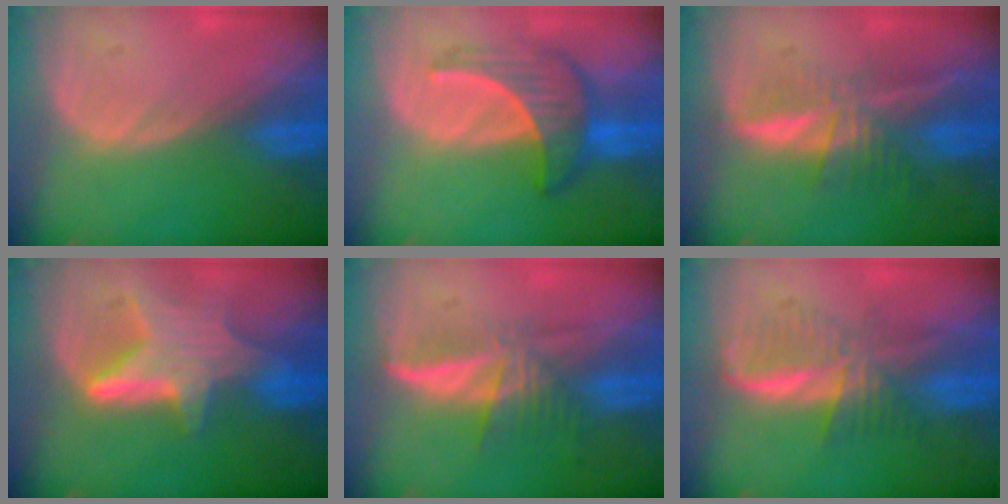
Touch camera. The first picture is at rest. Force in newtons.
{"total": 7.0, "press": 6.6, "slide": 2.2}
{"total": 6.7, "press": 5.8, "slide": 3.3}
{"total": 6.8, "press": 6.6, "slide": 1.7}
{"total": 5.9, "press": 5.3, "slide": 2.4}
{"total": 5.9, "press": 5.9, "slide": 0.8}